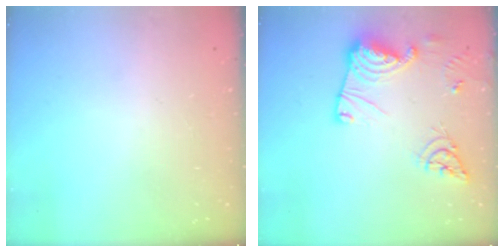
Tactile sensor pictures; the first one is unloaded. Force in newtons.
{"total": 17.7, "press": 17.6, "slide": 1.8}